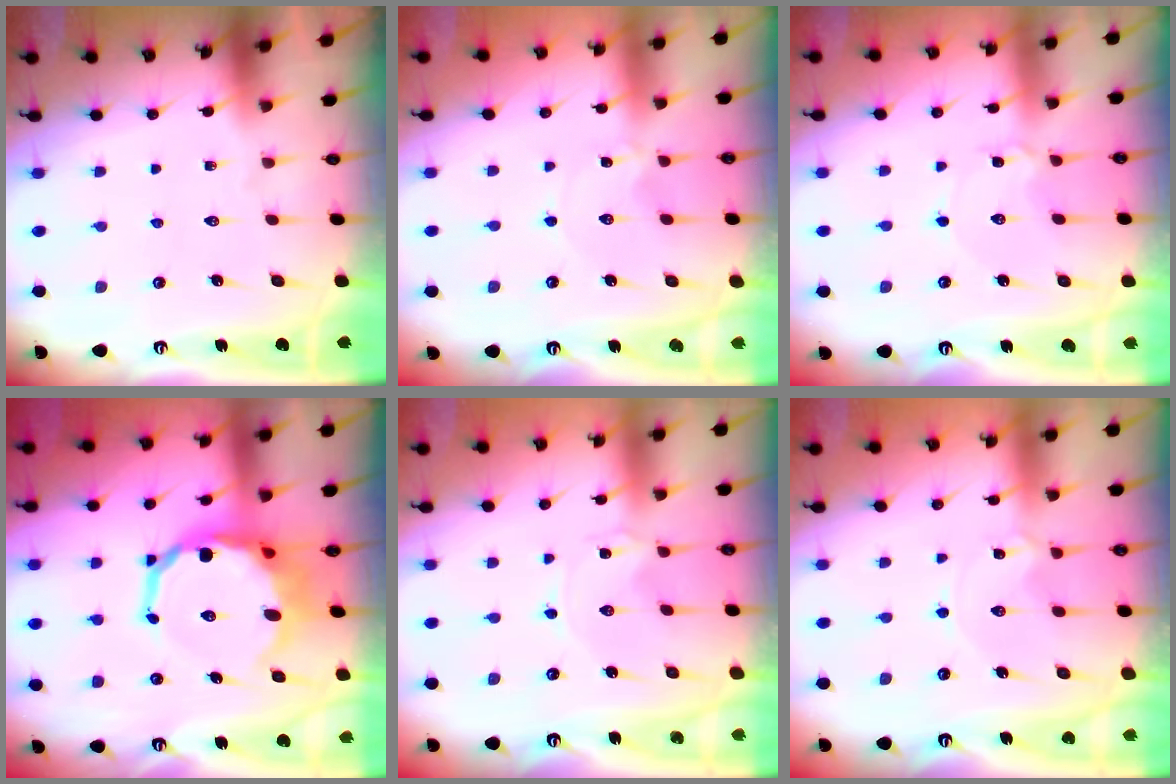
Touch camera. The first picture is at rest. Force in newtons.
{"total": 1.3, "press": 1.3, "slide": 0.2}
{"total": 2.3, "press": 2.3, "slide": 0.2}
{"total": 13.5, "press": 13.1, "slide": 3.2}
{"total": 0.0}
{"total": 1.1, "press": 1.0, "slide": 0.1}